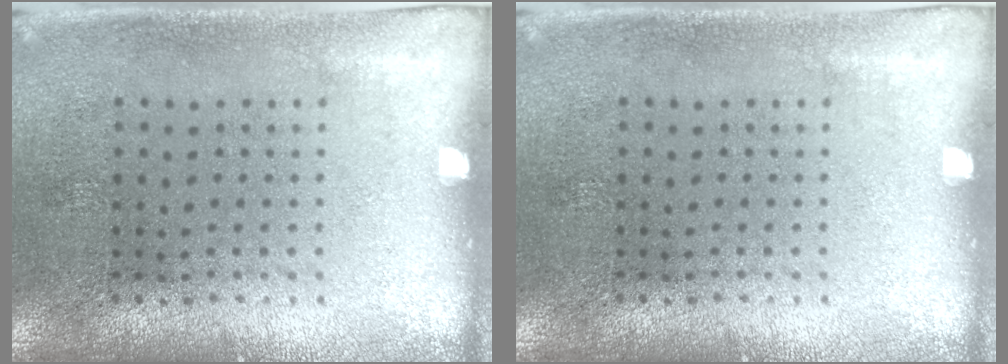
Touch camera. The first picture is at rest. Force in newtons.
{"total": 0.0}